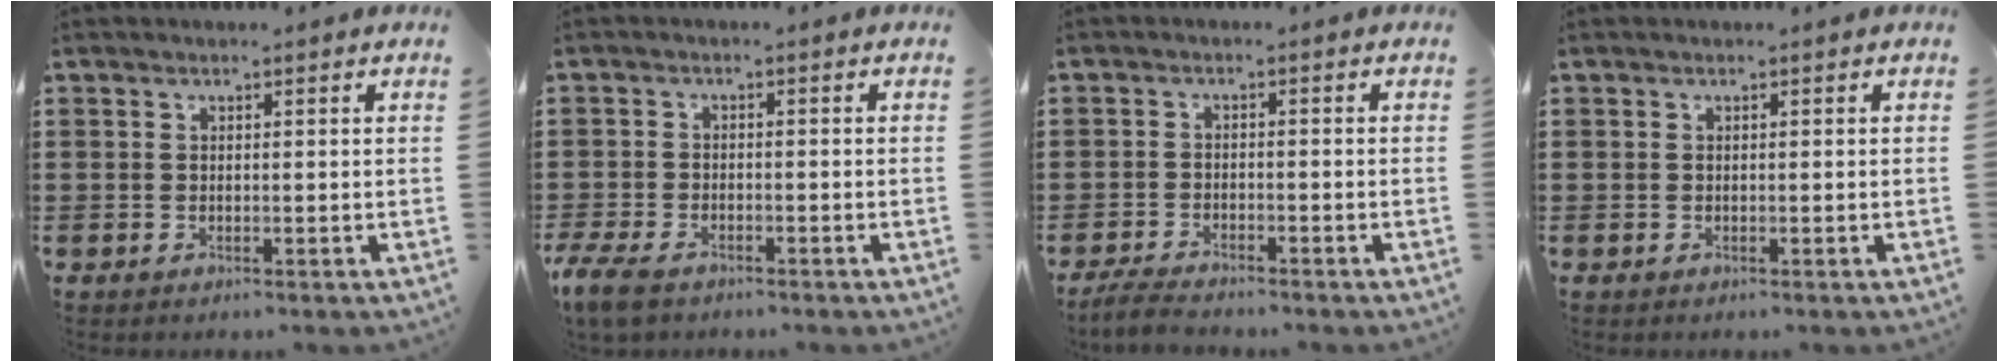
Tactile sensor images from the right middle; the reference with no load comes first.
{"total": 3.4, "force": [-2.6, 1.2, 1.7], "torque": [-0.058, -0.007, -0.058]}
{"total": 3.2, "force": [-3.1, 0.3, 0.8], "torque": [-0.030, -0.004, -0.068]}
{"total": 0.0}